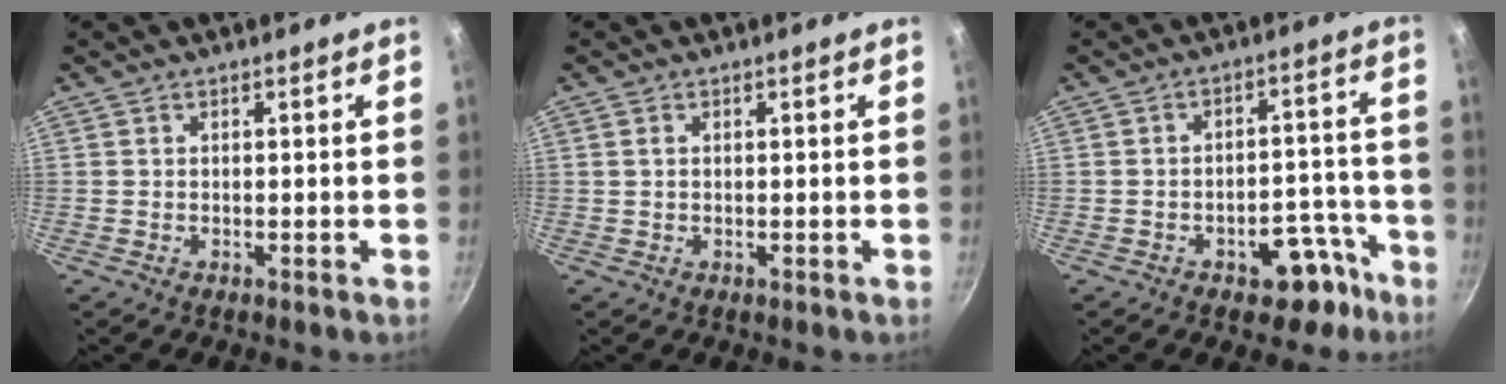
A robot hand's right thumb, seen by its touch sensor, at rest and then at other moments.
{"total": 1.0, "force": [0.2, 0.7, 0.7], "torque": [-0.014, 0.000, 0.005]}
{"total": 8.9, "force": [-5.3, 4.9, 5.1], "torque": [-0.037, 0.055, -0.068]}